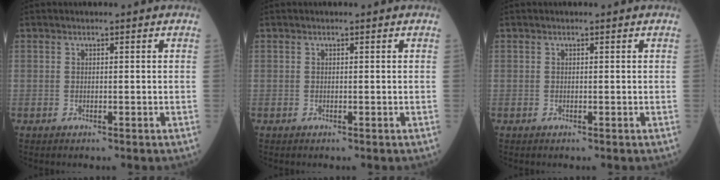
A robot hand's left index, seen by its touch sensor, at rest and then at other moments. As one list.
[{"total": 0.0}, {"total": 0.0}]